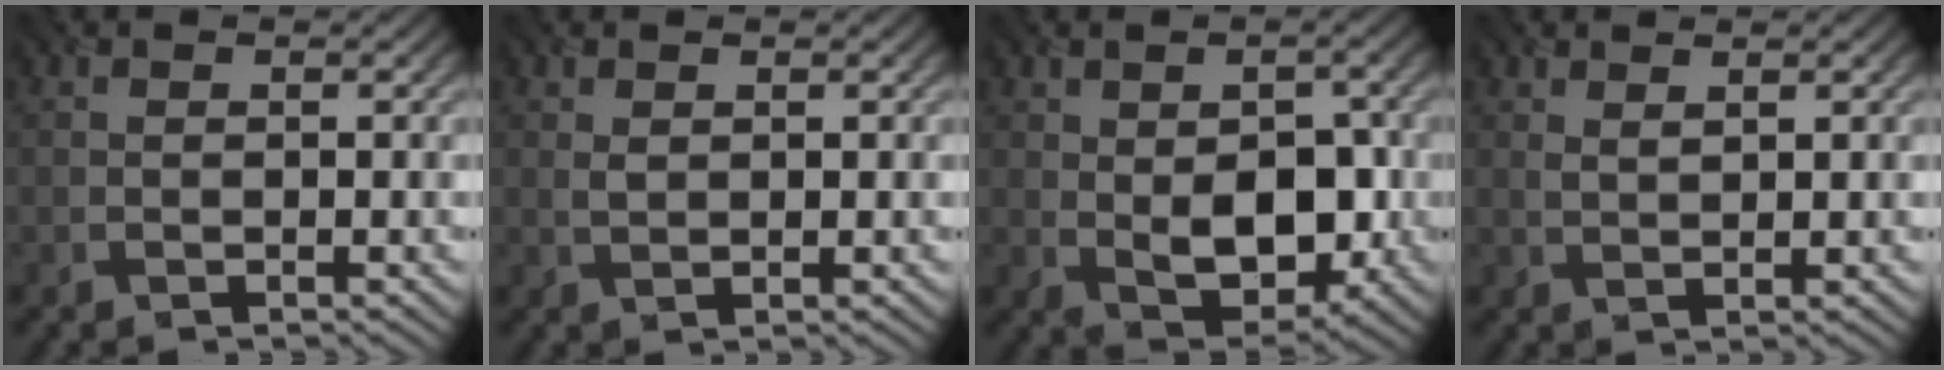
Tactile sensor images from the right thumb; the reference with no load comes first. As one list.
[{"total": 1.0, "force": [0.6, 0.4, 0.7], "torque": [-0.020, -0.002, 0.014]}, {"total": 7.5, "force": [-0.7, 4.6, 5.9], "torque": [-0.102, -0.012, -0.006]}, {"total": 1.4, "force": [1.2, 0.1, 0.7], "torque": [-0.016, -0.003, 0.026]}]